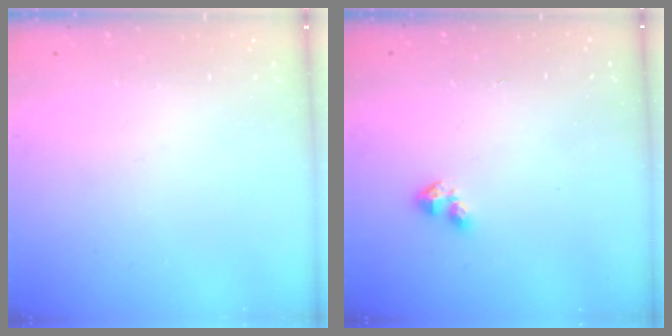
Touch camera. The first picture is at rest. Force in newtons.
{"total": 3.3, "press": 3.3, "slide": 0.4}